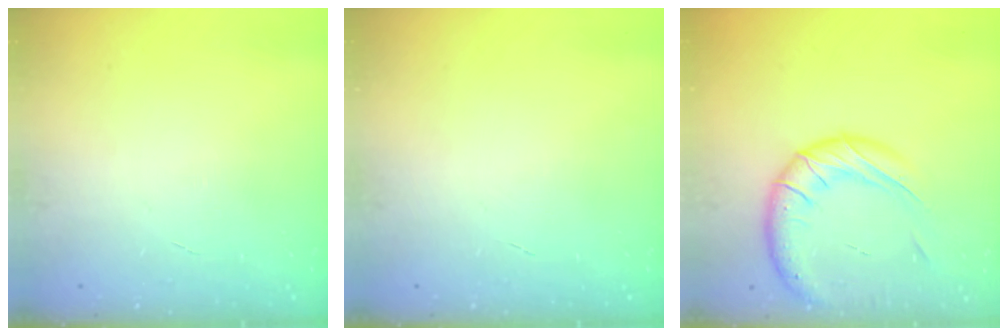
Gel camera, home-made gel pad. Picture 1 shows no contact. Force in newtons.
{"total": 0.0}
{"total": 16.5, "press": 16.4, "slide": 2.1}